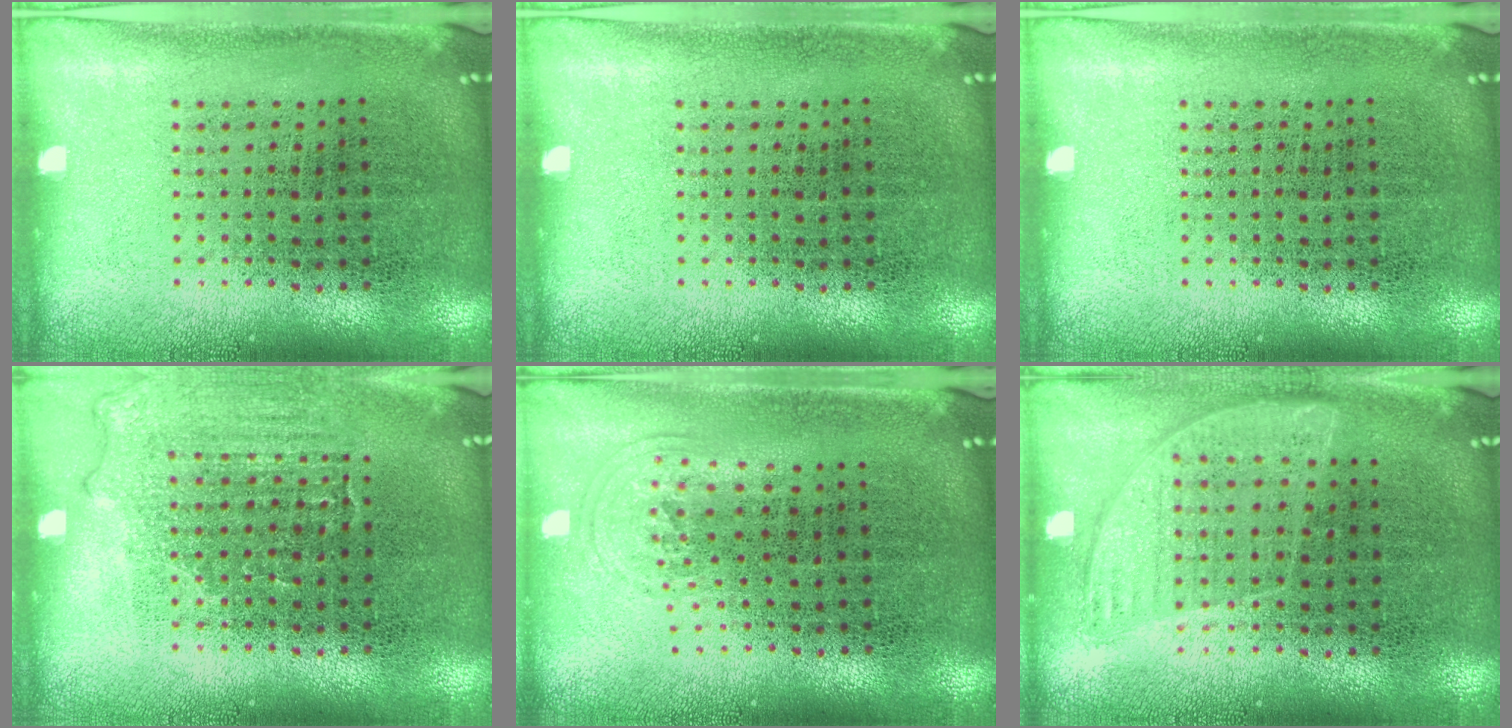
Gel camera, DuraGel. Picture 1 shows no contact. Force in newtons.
{"total": 0.0}
{"total": 0.0}
{"total": 1.2, "press": 1.1, "slide": 0.5}
{"total": 0.9, "press": 0.7, "slide": 0.7}
{"total": 0.9, "press": 0.8, "slide": 0.4}